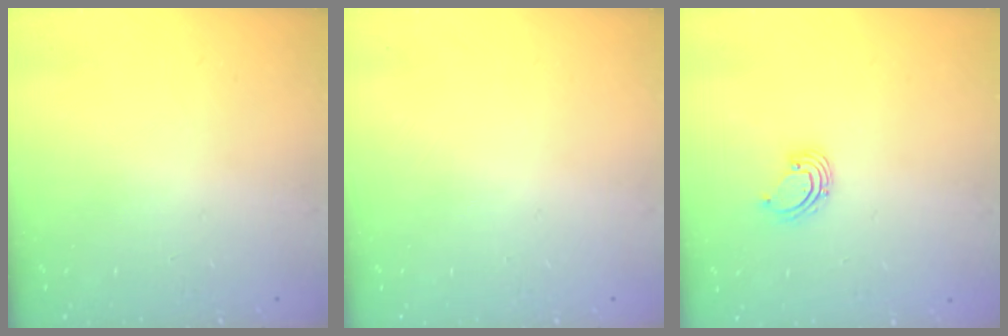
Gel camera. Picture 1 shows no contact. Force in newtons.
{"total": 0.0}
{"total": 2.3, "press": 2.3, "slide": 0.2}